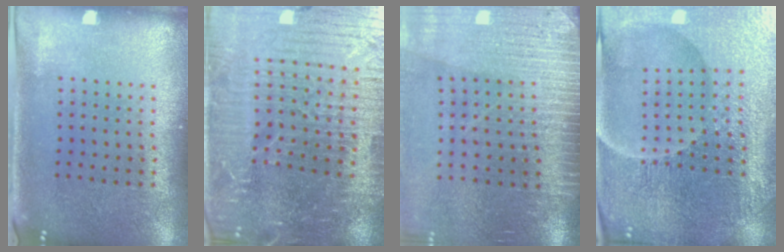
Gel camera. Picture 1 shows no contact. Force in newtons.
{"total": 6.3, "press": 5.6, "slide": 3.0}
{"total": 3.6, "press": 3.1, "slide": 1.8}
{"total": 5.3, "press": 5.0, "slide": 1.5}